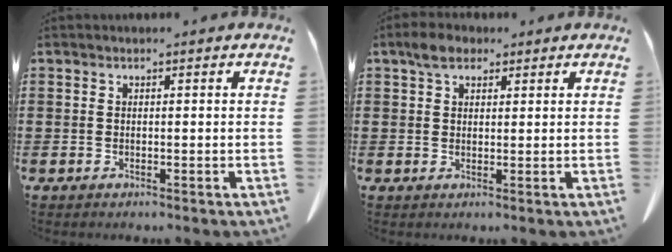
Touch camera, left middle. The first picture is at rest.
{"total": 3.6, "force": [2.4, 2.0, 1.8], "torque": [-0.036, 0.007, 0.042]}